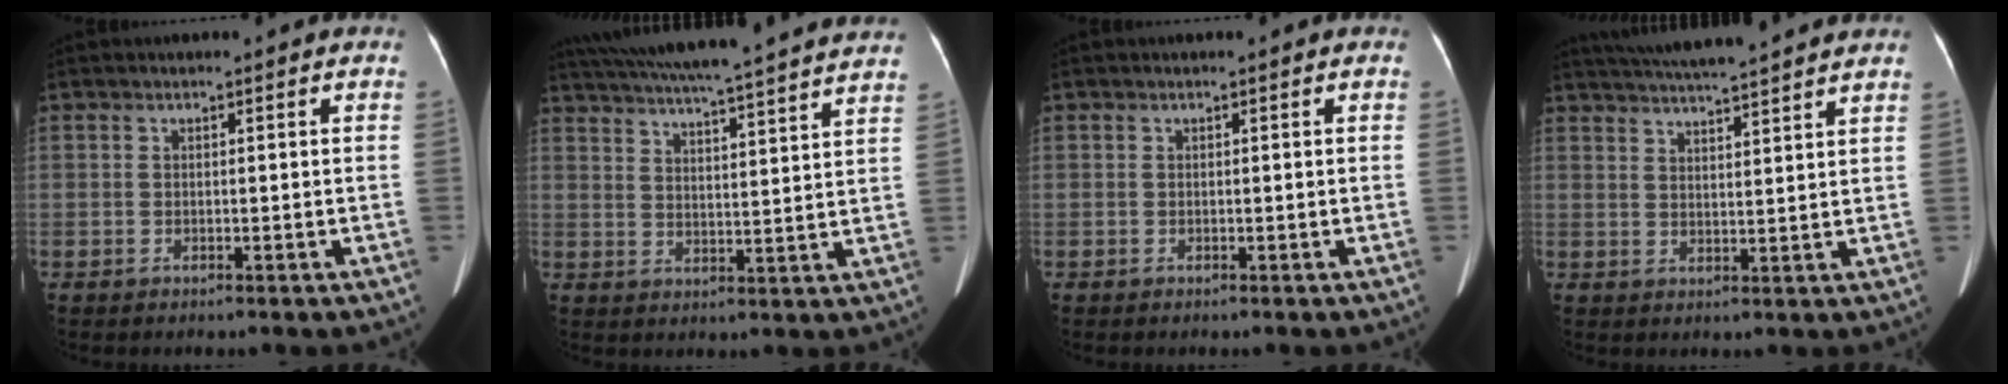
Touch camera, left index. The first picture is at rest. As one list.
[{"total": 26.5, "force": [23.8, 0.8, 11.5], "torque": [-0.197, 0.001, 0.316]}, {"total": 0.0}, {"total": 14.6, "force": [13.2, 0.4, 6.4], "torque": [-0.115, 0.030, 0.186]}]